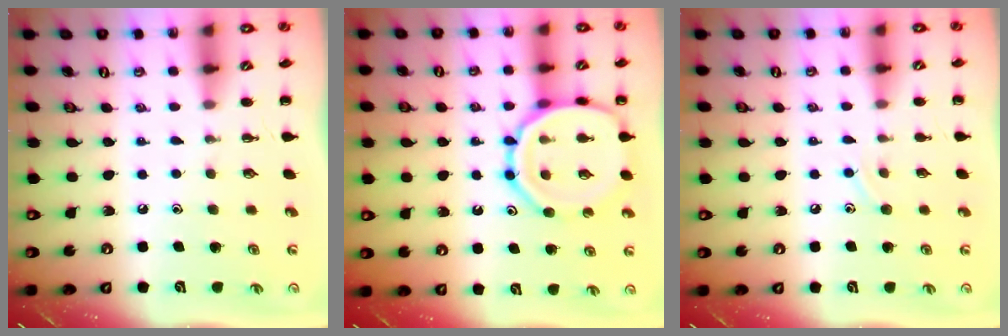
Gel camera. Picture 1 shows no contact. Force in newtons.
{"total": 14.7, "press": 14.6, "slide": 1.4}
{"total": 6.8, "press": 6.6, "slide": 1.7}